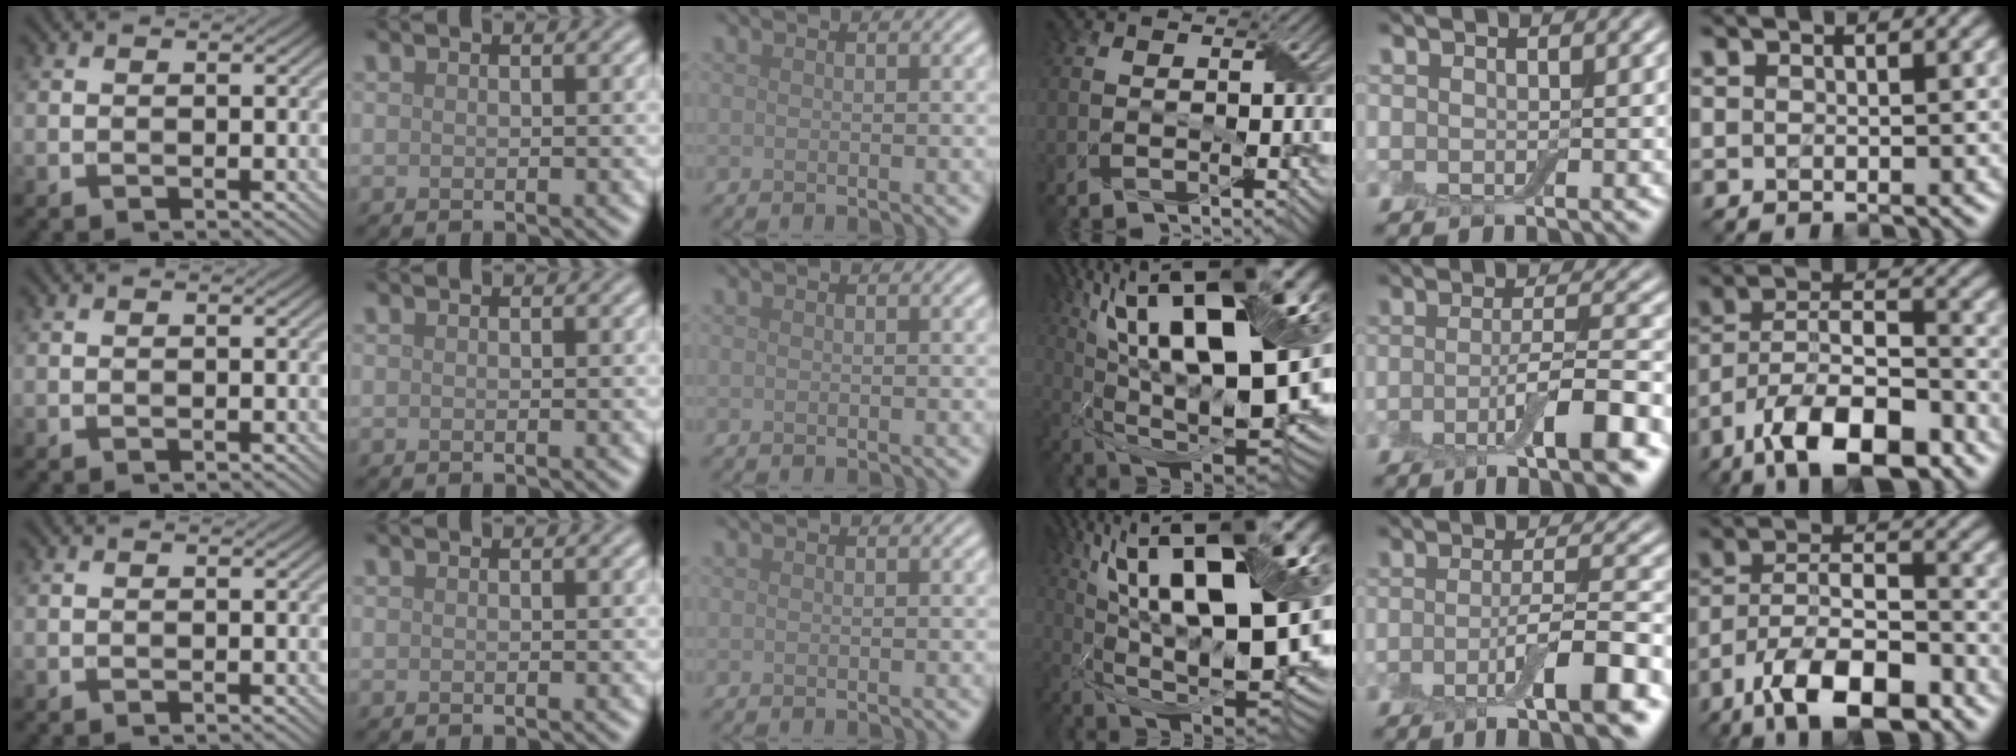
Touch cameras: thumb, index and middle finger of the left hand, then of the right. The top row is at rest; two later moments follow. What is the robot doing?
{"motion": "wrap", "object": "adhesive wrap"}